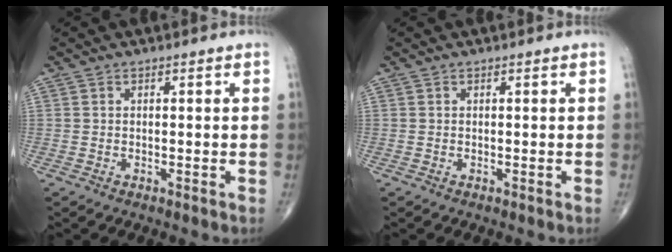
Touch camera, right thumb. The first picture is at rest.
{"total": 0.0}